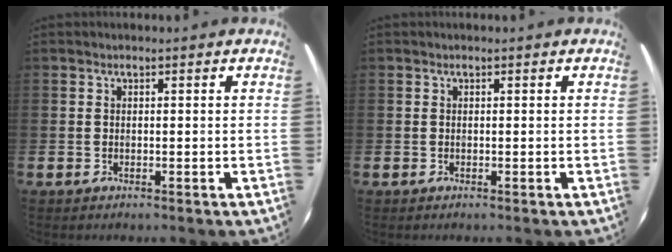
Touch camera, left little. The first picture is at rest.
{"total": 0.0}